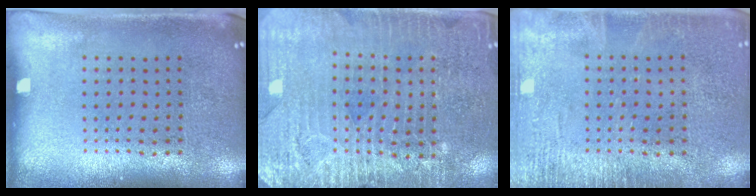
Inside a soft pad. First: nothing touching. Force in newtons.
{"total": 3.3, "press": 3.1, "slide": 1.2}
{"total": 2.4, "press": 2.4, "slide": 0.3}